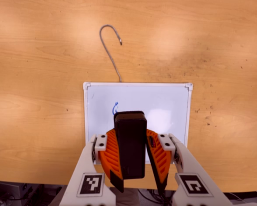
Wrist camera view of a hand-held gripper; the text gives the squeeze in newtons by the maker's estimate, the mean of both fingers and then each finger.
{"total": 10.4, "left": 10.1, "right": 10.6}